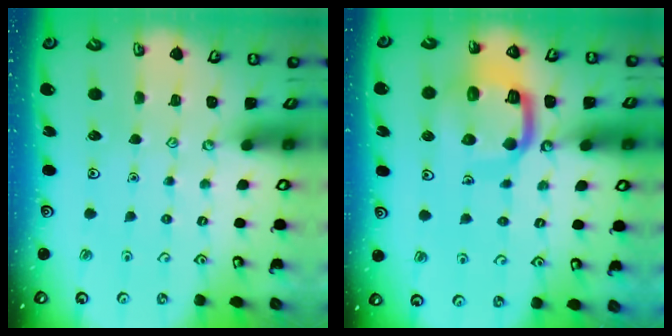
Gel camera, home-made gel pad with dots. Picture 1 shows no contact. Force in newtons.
{"total": 13.5, "press": 13.5, "slide": 1.5}